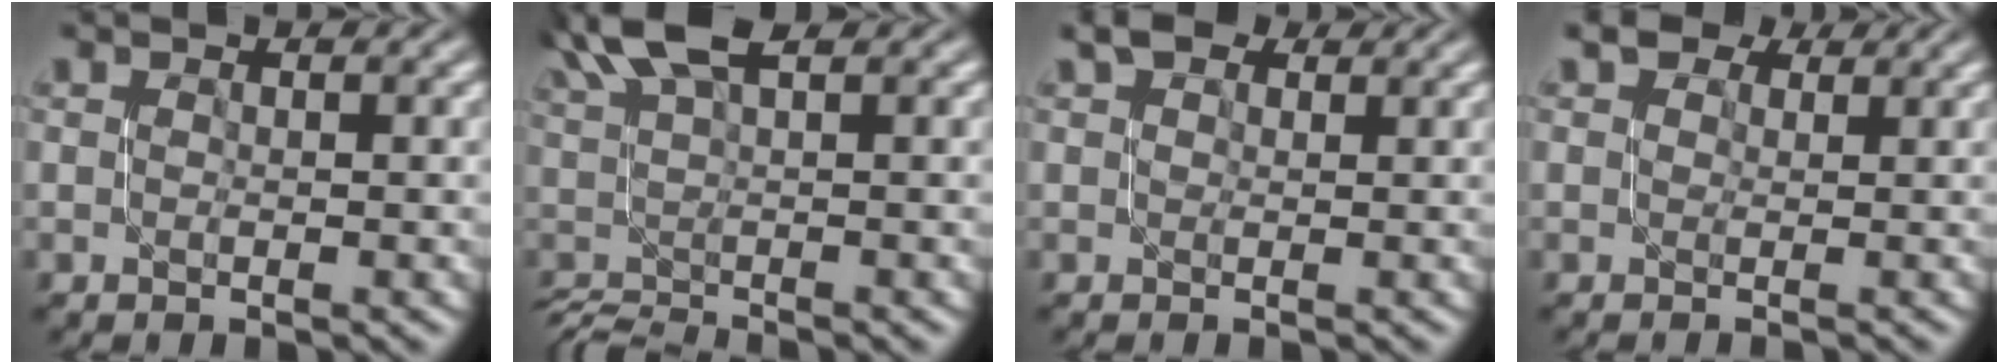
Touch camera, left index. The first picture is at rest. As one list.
[{"total": 5.4, "force": [2.9, 1.3, 4.4], "torque": [-0.060, 0.016, 0.046]}, {"total": 2.8, "force": [2.0, 1.3, 1.4], "torque": [-0.026, 0.008, 0.023]}, {"total": 3.1, "force": [2.3, 1.4, 1.6], "torque": [-0.024, 0.011, 0.018]}]